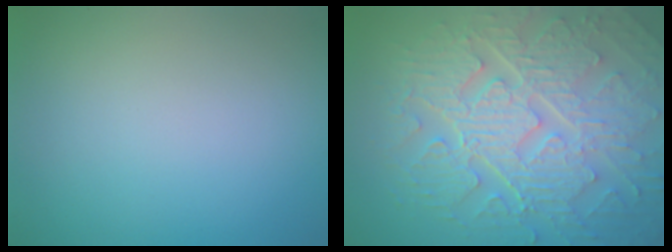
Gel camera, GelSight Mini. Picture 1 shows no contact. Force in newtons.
{"total": 10.8, "press": 7.2, "slide": 8.0}